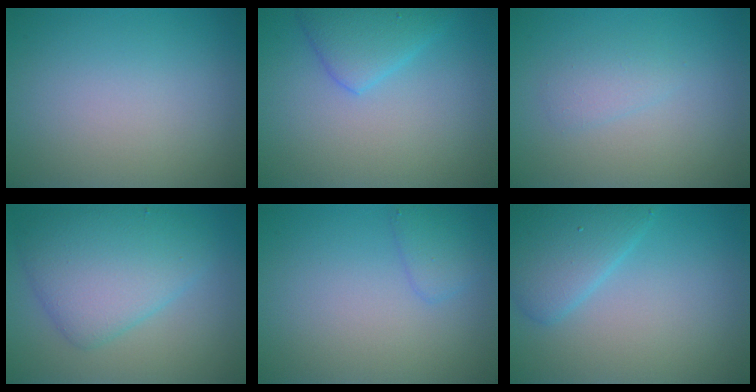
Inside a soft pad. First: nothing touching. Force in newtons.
{"total": 3.3, "press": 3.3, "slide": 0.2}
{"total": 1.4, "press": 1.4, "slide": 0.1}
{"total": 6.3, "press": 6.3, "slide": 0.1}
{"total": 1.6, "press": 1.6, "slide": 0.1}
{"total": 3.9, "press": 3.9, "slide": 0.1}